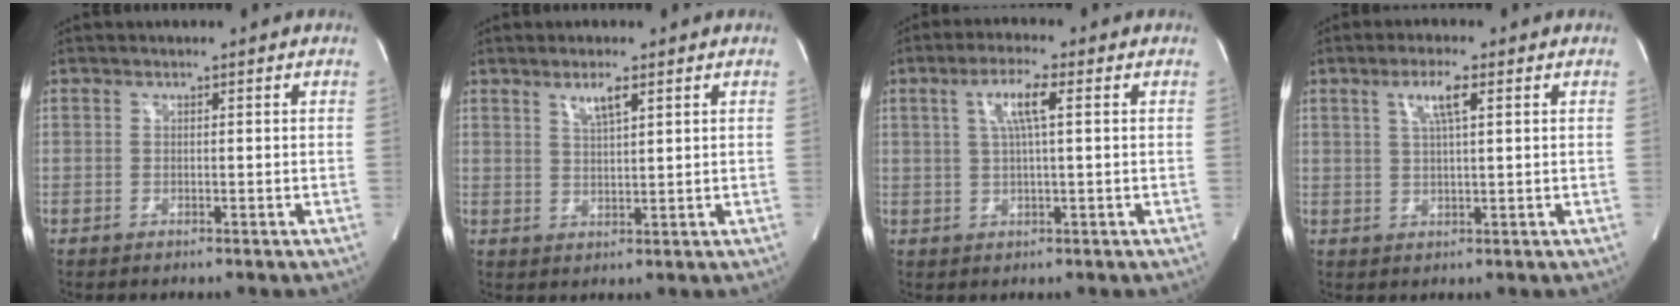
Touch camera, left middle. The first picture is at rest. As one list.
[{"total": 3.3, "force": [2.0, 0.4, 2.5], "torque": [-0.049, -0.001, 0.038]}, {"total": 5.4, "force": [1.6, 0.3, 5.1], "torque": [-0.099, 0.007, 0.030]}, {"total": 4.3, "force": [1.8, 0.4, 3.9], "torque": [-0.075, 0.003, 0.035]}]